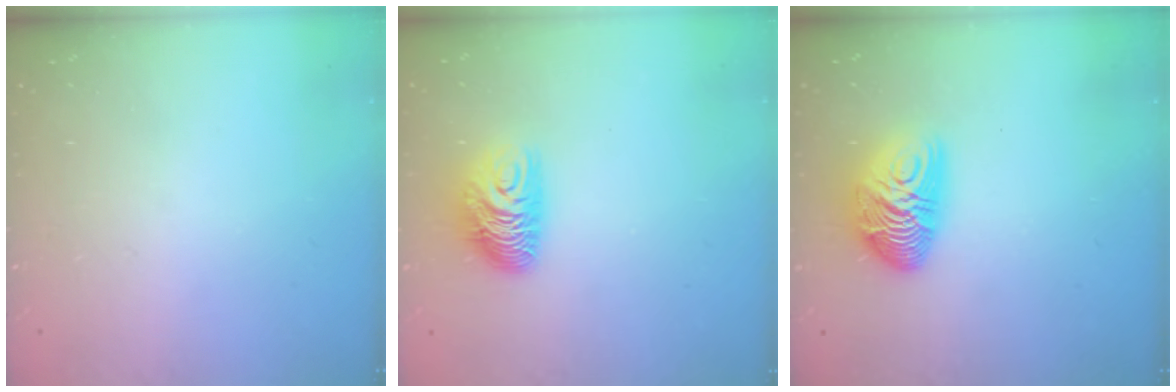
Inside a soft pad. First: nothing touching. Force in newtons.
{"total": 8.8, "press": 8.8, "slide": 0.8}
{"total": 12.5, "press": 12.5, "slide": 0.3}